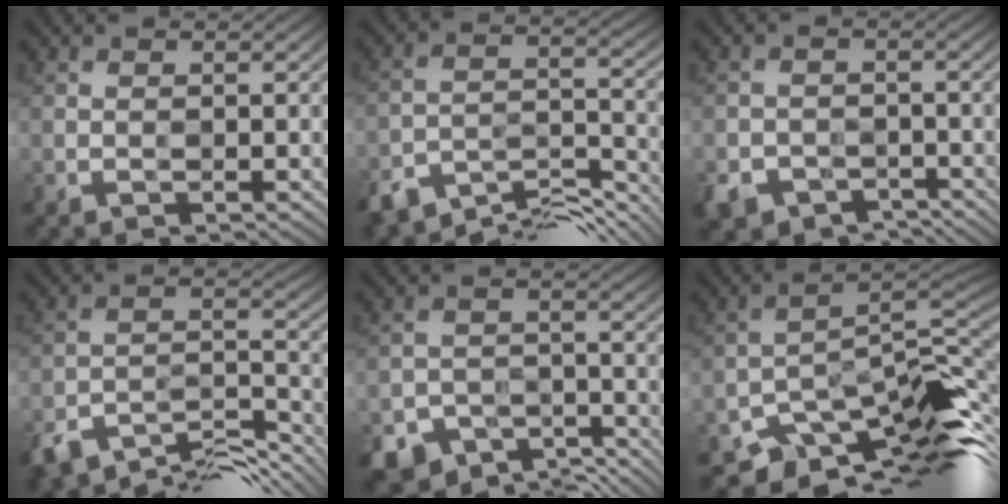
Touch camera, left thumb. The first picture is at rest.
{"total": 9.9, "force": [-9.1, 2.5, 2.8], "torque": [-0.053, 0.001, -0.163]}
{"total": 3.3, "force": [-2.8, 1.8, 0.1], "torque": [-0.009, -0.007, -0.055]}
{"total": 10.7, "force": [-9.6, 2.9, 3.7], "torque": [-0.070, 0.000, -0.169]}
{"total": 7.0, "force": [-6.5, 2.5, 0.7], "torque": [-0.015, -0.011, -0.108]}
{"total": 12.2, "force": [-8.4, 4.3, 7.7], "torque": [-0.129, -0.013, -0.138]}